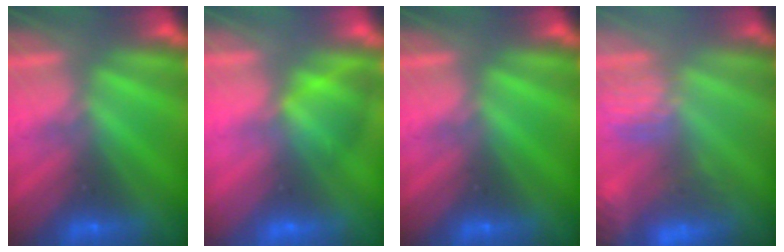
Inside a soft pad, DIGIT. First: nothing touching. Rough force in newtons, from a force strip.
{"total": 2.9}
{"total": 0.0}
{"total": 5.4}